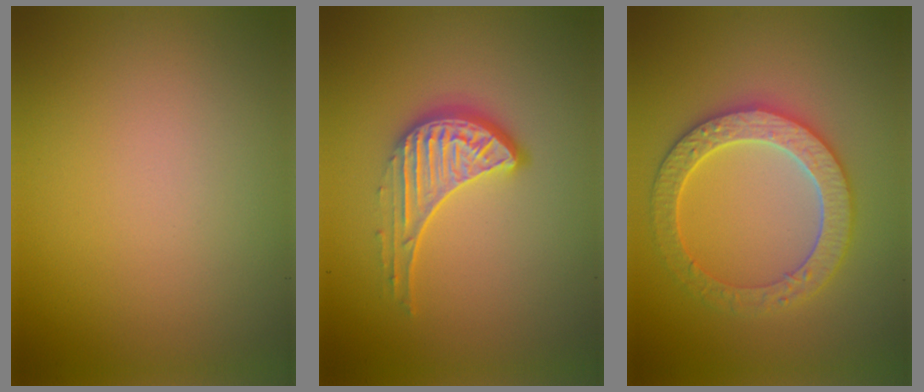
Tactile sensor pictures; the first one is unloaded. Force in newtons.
{"total": 4.3, "press": 3.1, "slide": 3.1}
{"total": 4.3, "press": 4.2, "slide": 1.1}